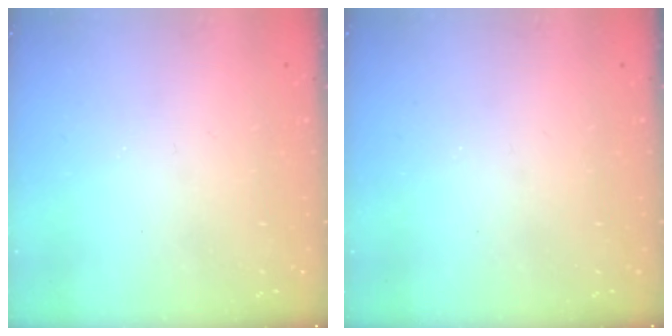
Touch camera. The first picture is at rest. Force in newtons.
{"total": 0.0}